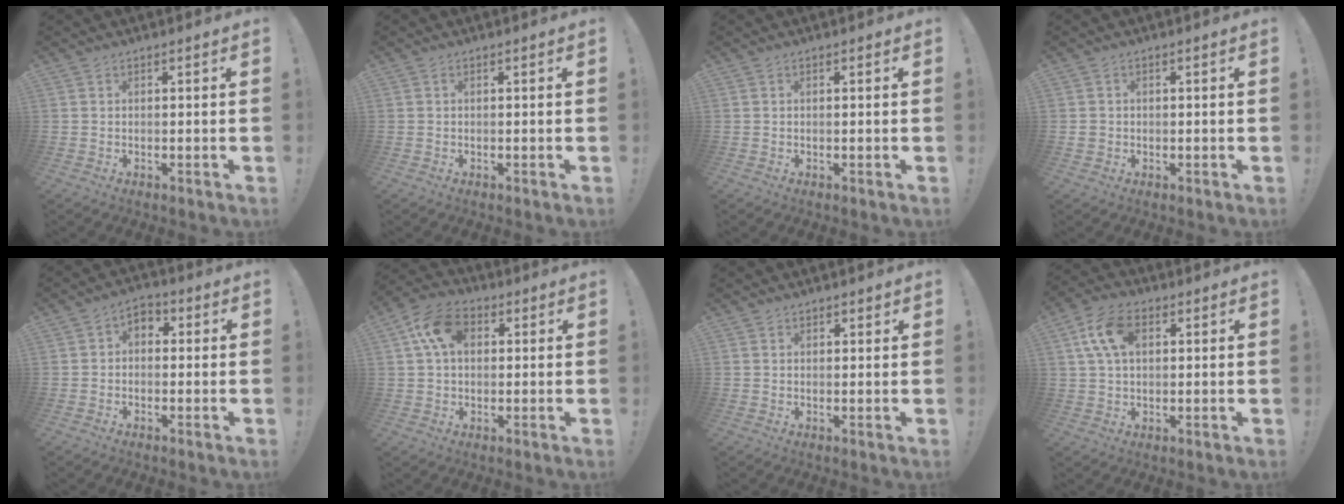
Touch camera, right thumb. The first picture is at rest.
{"total": 0.0}
{"total": 0.0}
{"total": 1.6, "force": [-0.3, 1.5, 0.5], "torque": [-0.007, 0.002, -0.004]}
{"total": 3.6, "force": [-0.6, 2.8, 2.2], "torque": [-0.030, 0.007, -0.012]}
{"total": 11.7, "force": [3.3, 7.8, 8.1], "torque": [-0.138, 0.007, 0.064]}
{"total": 1.2, "force": [1.0, 0.7, 0.3], "torque": [0.006, -0.007, 0.016]}
{"total": 11.8, "force": [3.3, 7.3, 8.7], "torque": [-0.160, 0.008, 0.065]}